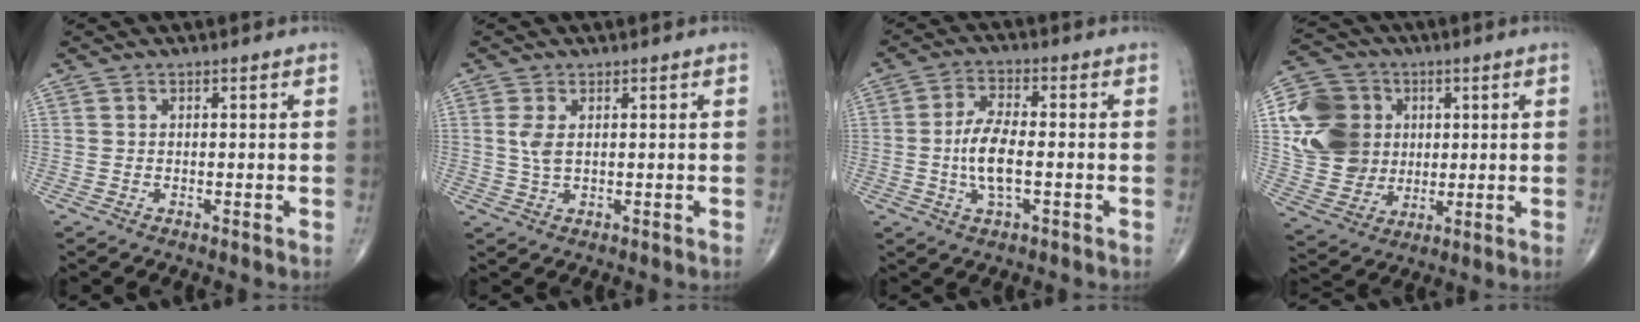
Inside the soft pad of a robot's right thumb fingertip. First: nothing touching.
{"total": 3.0, "force": [0.7, 1.3, 2.5], "torque": [-0.058, -0.001, 0.021]}
{"total": 7.9, "force": [-1.2, 3.0, 7.2], "torque": [-0.147, 0.011, -0.024]}
{"total": 15.4, "force": [2.5, 13.2, 7.6], "torque": [-0.122, 0.002, 0.051]}